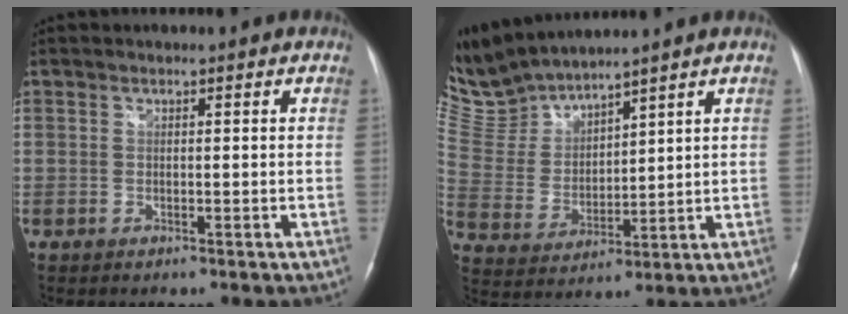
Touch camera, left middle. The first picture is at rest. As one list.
[{"total": 9.5, "force": [9.5, 0.1, 0.8], "torque": [-0.050, 0.010, 0.217]}]